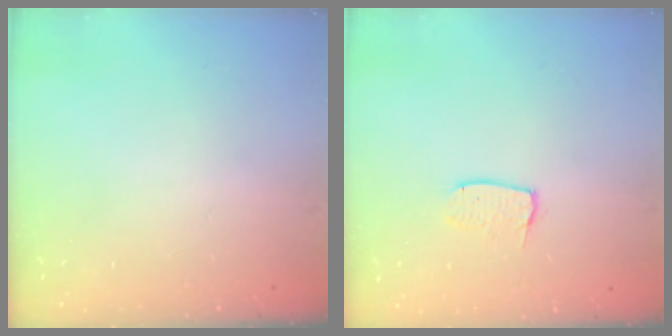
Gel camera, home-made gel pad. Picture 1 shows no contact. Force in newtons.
{"total": 3.8, "press": 3.8, "slide": 0.3}